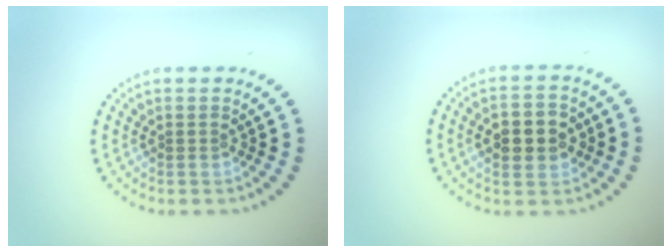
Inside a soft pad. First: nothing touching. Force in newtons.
{"total": 4.5, "press": 4.5, "slide": 0.2}